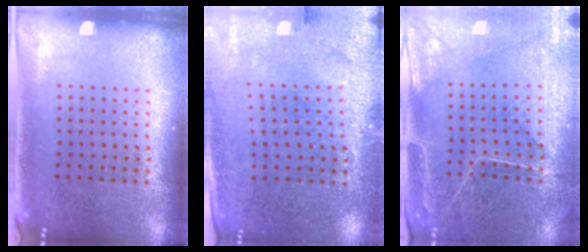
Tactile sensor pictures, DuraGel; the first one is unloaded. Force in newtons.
{"total": 2.8, "press": 2.8, "slide": 0.5}
{"total": 0.7, "press": 0.5, "slide": 0.4}